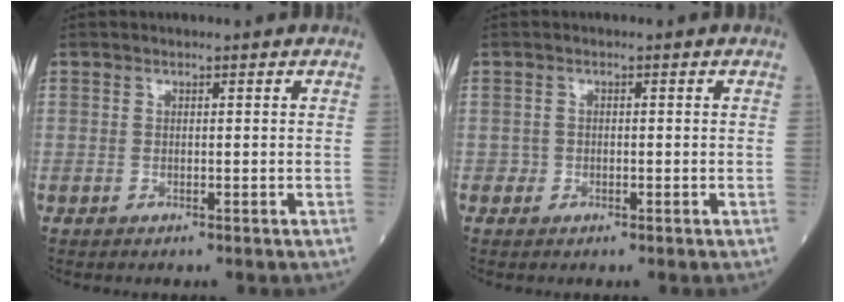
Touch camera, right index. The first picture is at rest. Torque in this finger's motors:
{"motor_torque": [-0.09, 0.09, -0.02, -0.01]}